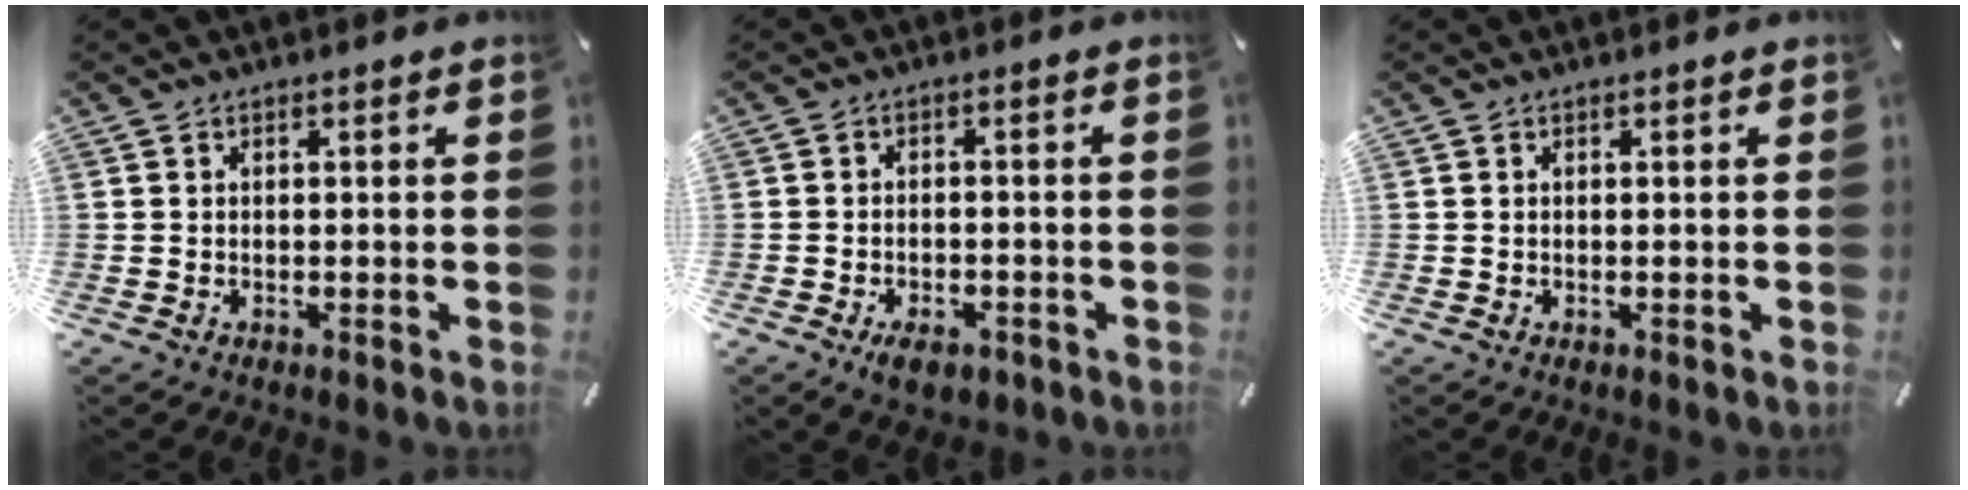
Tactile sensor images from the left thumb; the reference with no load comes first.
{"total": 4.3, "force": [-2.7, 2.3, 2.4], "torque": [-0.041, 0.014, -0.048]}
{"total": 0.0}